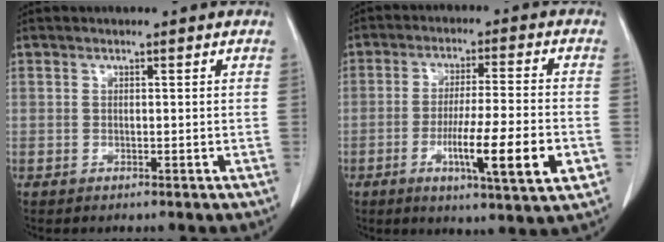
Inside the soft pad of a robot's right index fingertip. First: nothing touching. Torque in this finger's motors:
{"motor_torque": [1.45, -0.41, 0.64, 0.10]}